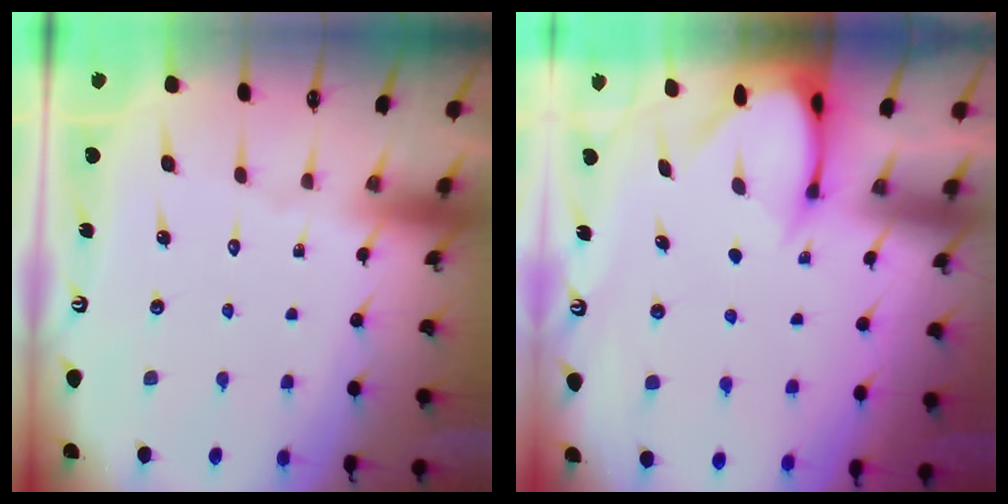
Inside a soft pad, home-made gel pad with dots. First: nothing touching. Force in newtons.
{"total": 3.3, "press": 3.3, "slide": 0.3}